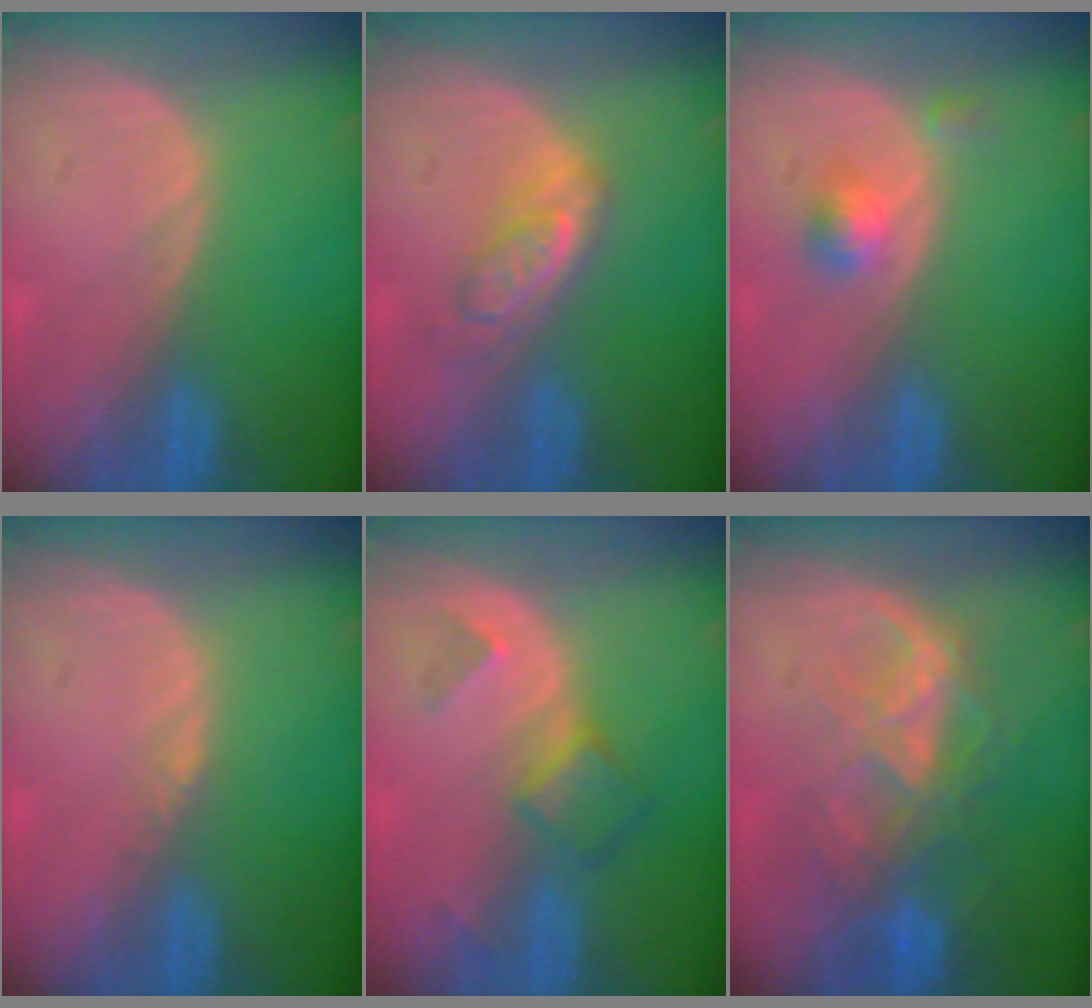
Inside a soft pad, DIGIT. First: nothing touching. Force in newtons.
{"total": 4.9, "press": 4.6, "slide": 1.9}
{"total": 2.6, "press": 2.4, "slide": 1.1}
{"total": 0.8, "press": 0.6, "slide": 0.4}
{"total": 4.8, "press": 4.3, "slide": 2.1}
{"total": 8.6, "press": 7.5, "slide": 4.2}